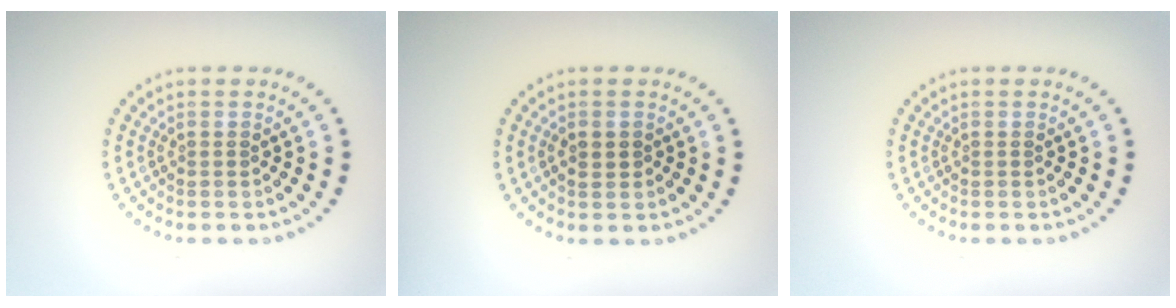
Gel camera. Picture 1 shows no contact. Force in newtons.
{"total": 1.0, "press": 0.9, "slide": 0.3}
{"total": 0.0}